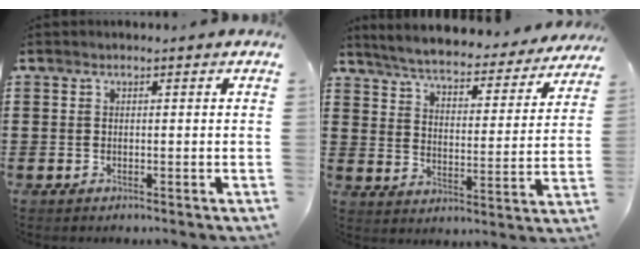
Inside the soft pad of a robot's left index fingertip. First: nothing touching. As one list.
[{"total": 5.2, "force": [5.0, 0.0, 1.4], "torque": [-0.053, -0.039, 0.082]}]